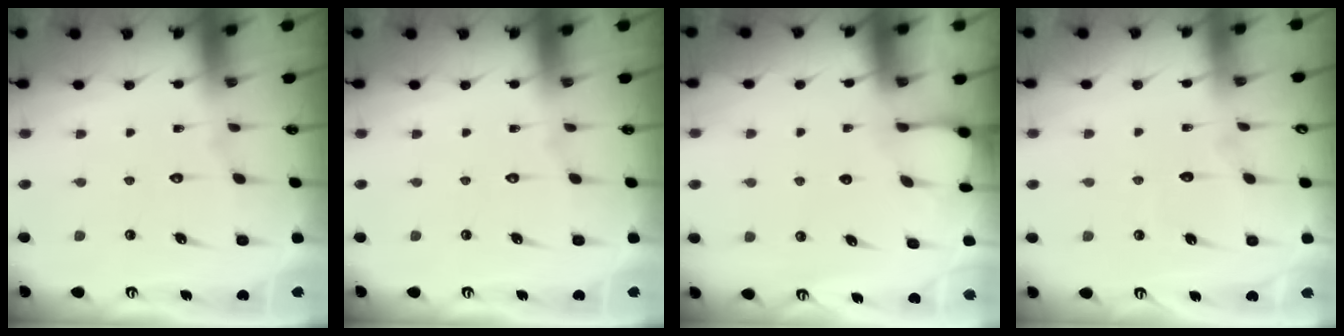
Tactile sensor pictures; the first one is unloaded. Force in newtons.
{"total": 0.0}
{"total": 2.1, "press": 2.1, "slide": 0.2}
{"total": 3.1, "press": 3.0, "slide": 0.3}